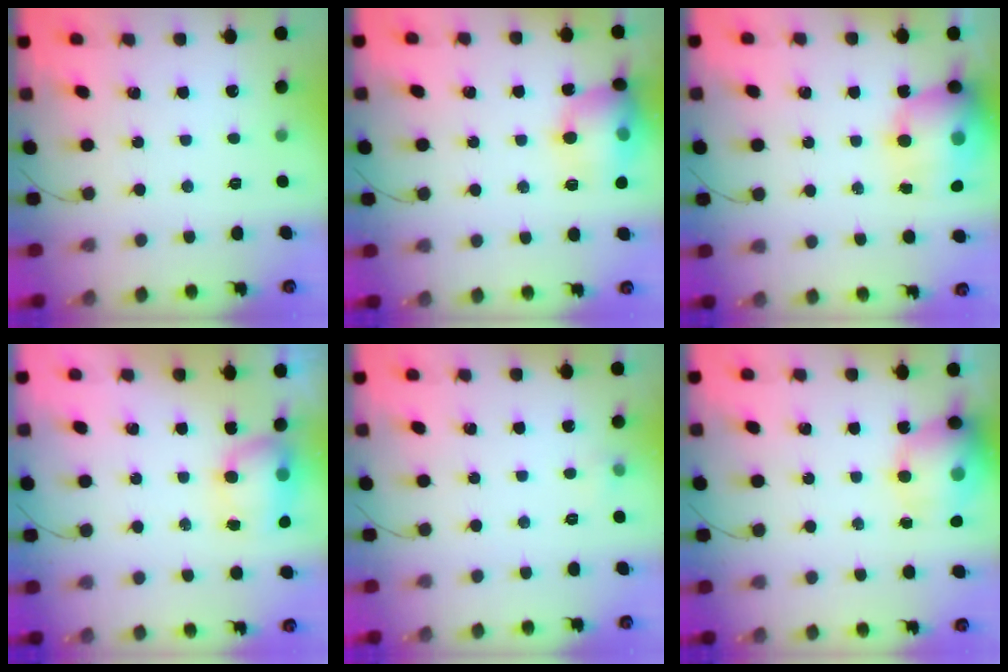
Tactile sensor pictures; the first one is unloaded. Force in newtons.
{"total": 19.2, "press": 17.4, "slide": 8.2}
{"total": 18.8, "press": 18.3, "slide": 4.3}
{"total": 7.1, "press": 7.0, "slide": 1.0}
{"total": 3.5, "press": 3.4, "slide": 1.0}
{"total": 17.5, "press": 17.2, "slide": 3.5}